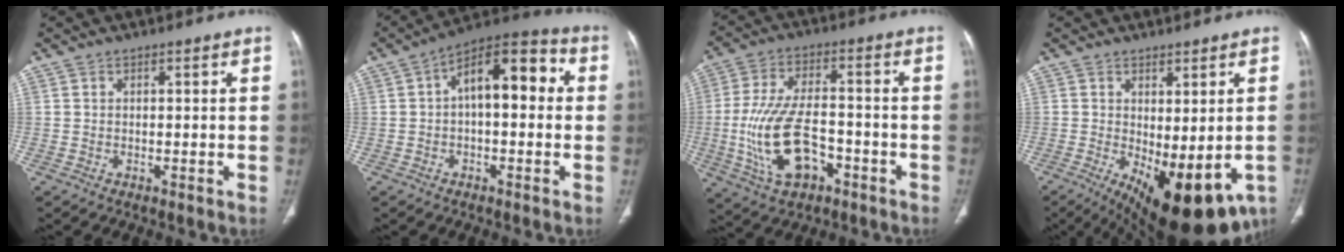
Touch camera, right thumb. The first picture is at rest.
{"total": 13.4, "force": [1.5, 6.6, 11.6], "torque": [-0.146, 0.044, 0.012]}
{"total": 15.0, "force": [-4.6, 7.9, 11.9], "torque": [-0.234, 0.027, -0.074]}
{"total": 15.9, "force": [-5.6, 6.7, 13.3], "torque": [-0.181, -0.012, -0.061]}